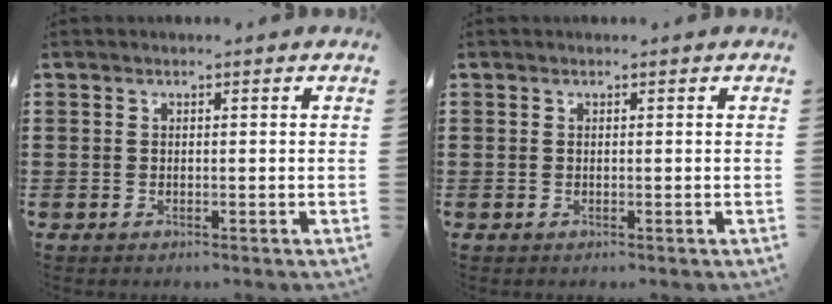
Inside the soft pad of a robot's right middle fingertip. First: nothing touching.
{"total": 0.0}